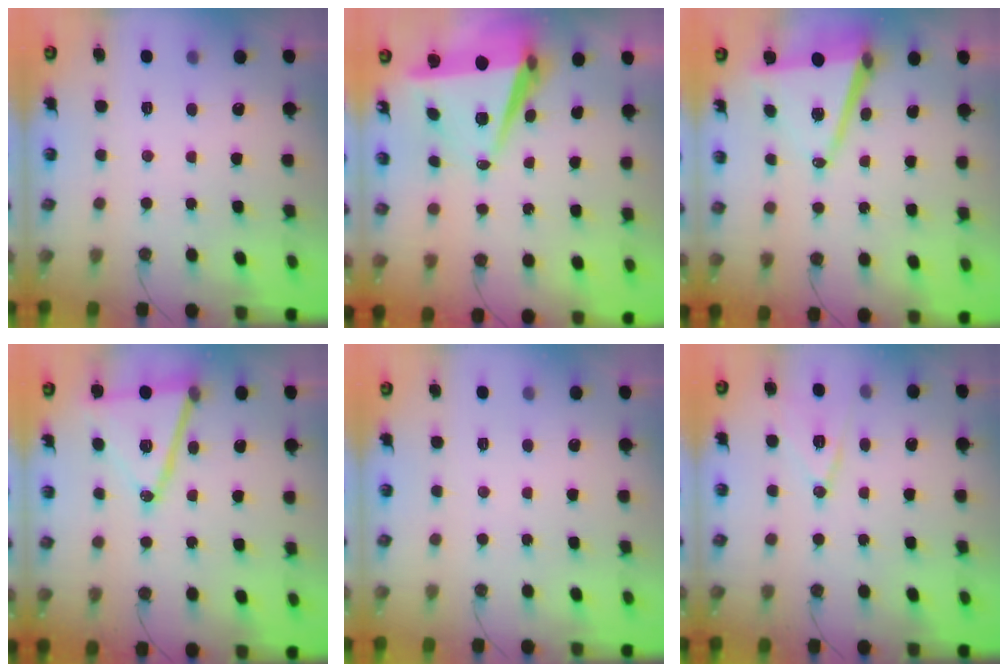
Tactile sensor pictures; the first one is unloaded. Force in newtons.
{"total": 8.7, "press": 7.8, "slide": 4.0}
{"total": 11.2, "press": 10.4, "slide": 4.0}
{"total": 16.1, "press": 15.6, "slide": 3.9}
{"total": 0.0}
{"total": 10.8, "press": 10.3, "slide": 3.5}